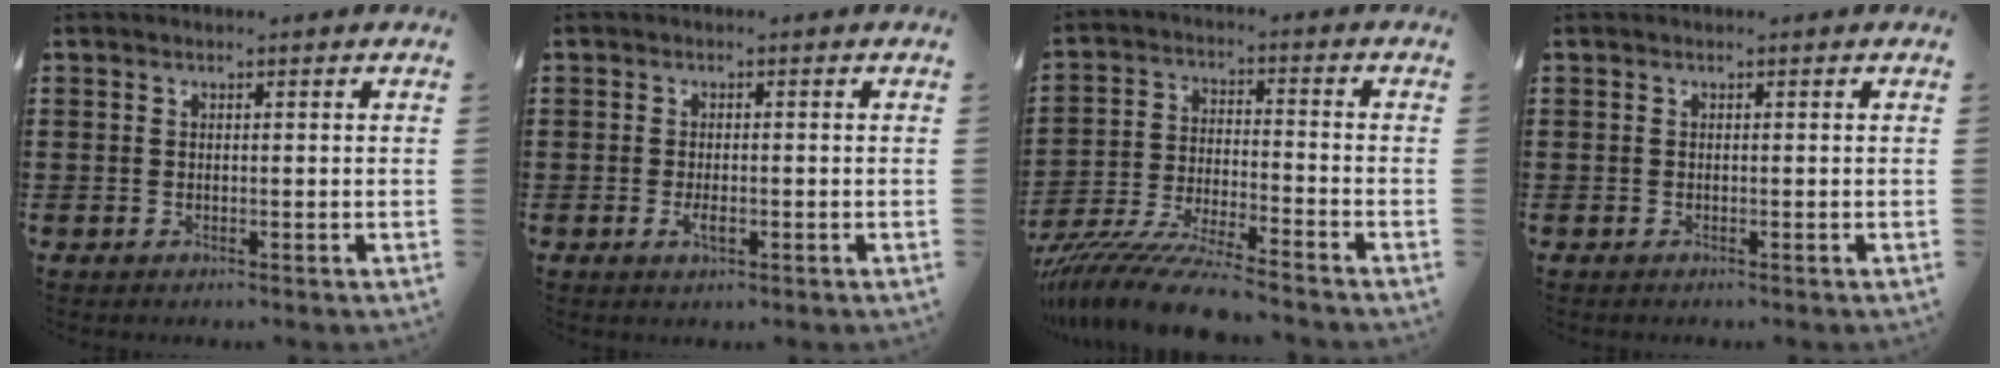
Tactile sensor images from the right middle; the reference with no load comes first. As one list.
[{"total": 2.1, "force": [-0.7, 0.9, 1.8], "torque": [-0.043, -0.004, -0.015]}, {"total": 9.8, "force": [-9.0, 0.3, 3.8], "torque": [-0.076, 0.006, -0.178]}, {"total": 0.0}]